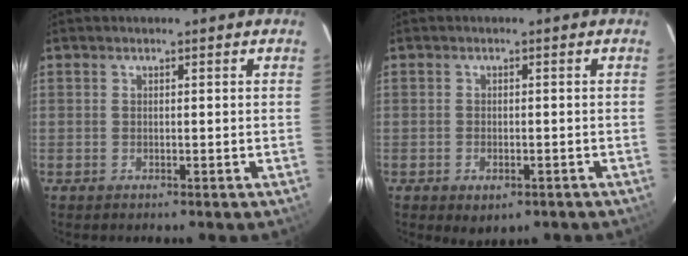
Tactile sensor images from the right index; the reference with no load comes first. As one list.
[{"total": 3.9, "force": [-1.9, 2.3, 2.5], "torque": [-0.046, -0.011, -0.024]}]